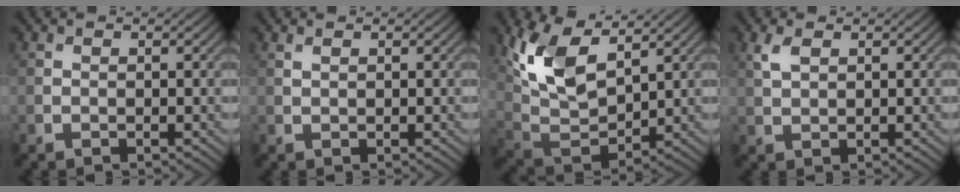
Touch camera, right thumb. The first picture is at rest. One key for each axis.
{"total": 0.7, "fx": 0.5, "fy": 0.2, "fz": 0.4, "tx": -0.012, "ty": 0.002, "tz": 0.012}
{"total": 11.3, "fx": 5.6, "fy": 5.3, "fz": 8.3, "tx": -0.203, "ty": 0.005, "tz": 0.113}
{"total": 2.2, "fx": 1.2, "fy": 1.1, "fz": 1.6, "tx": -0.043, "ty": 0.004, "tz": 0.026}